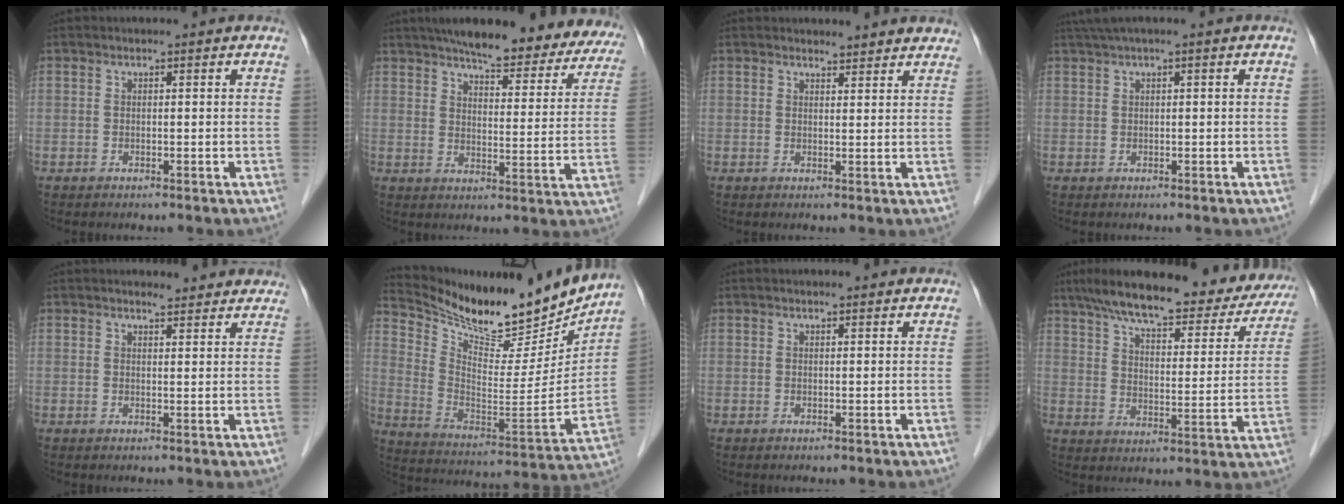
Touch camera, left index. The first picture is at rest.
{"total": 22.3, "force": [19.4, 5.1, 9.7], "torque": [-0.119, -0.013, 0.232]}
{"total": 4.6, "force": [4.4, 1.1, 0.4], "torque": [-0.003, 0.002, 0.040]}
{"total": 2.2, "force": [1.2, -0.1, 1.8], "torque": [-0.044, 0.023, 0.029]}
{"total": 5.1, "force": [4.9, 1.1, 1.0], "torque": [-0.008, 0.006, 0.046]}
{"total": 20.9, "force": [18.8, 4.8, 7.6], "torque": [-0.140, -0.045, 0.295]}
{"total": 1.6, "force": [1.5, 0.2, 0.5], "torque": [-0.012, 0.012, 0.020]}
{"total": 25.0, "force": [20.7, 6.3, 12.5], "torque": [-0.187, 0.010, 0.270]}